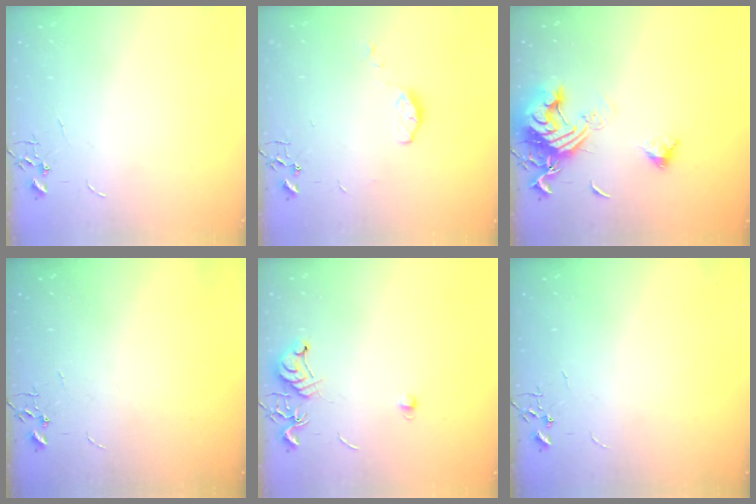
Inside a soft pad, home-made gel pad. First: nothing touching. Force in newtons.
{"total": 5.9, "press": 5.9, "slide": 0.5}
{"total": 15.3, "press": 15.2, "slide": 1.7}
{"total": 0.0}
{"total": 7.8, "press": 7.7, "slide": 1.0}
{"total": 0.0}